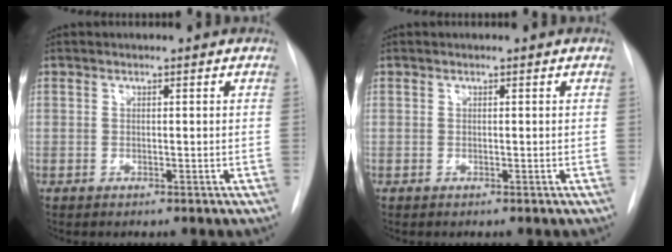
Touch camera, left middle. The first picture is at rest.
{"total": 0.0}